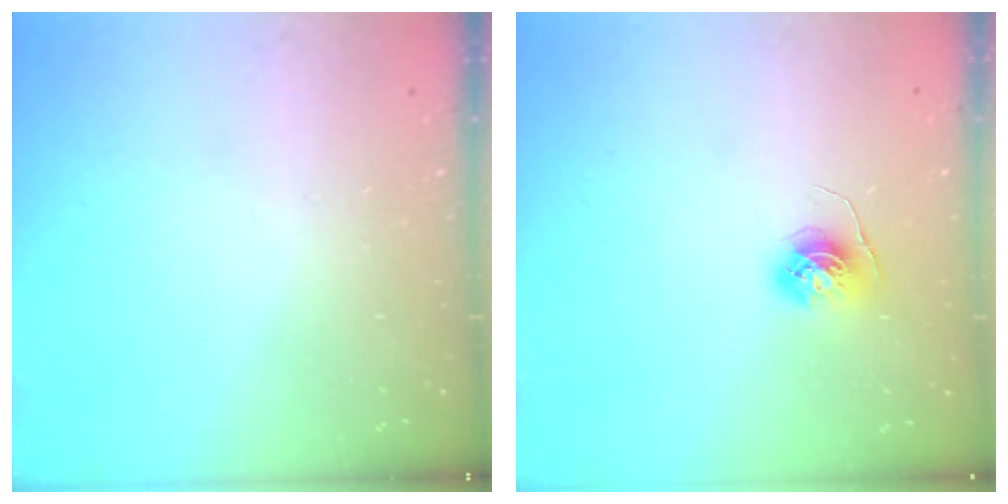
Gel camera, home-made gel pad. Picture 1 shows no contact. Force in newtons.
{"total": 6.1, "press": 6.0, "slide": 0.6}